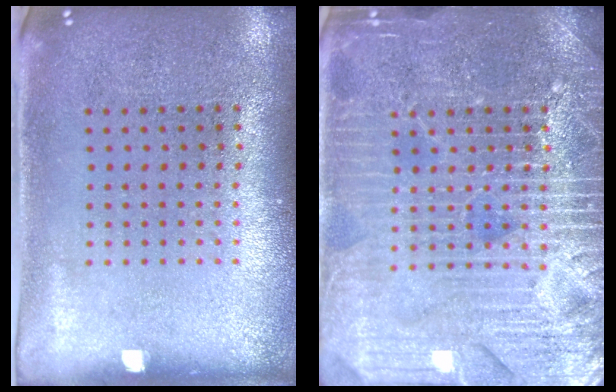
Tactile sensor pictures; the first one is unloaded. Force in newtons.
{"total": 7.1, "press": 7.1, "slide": 0.9}